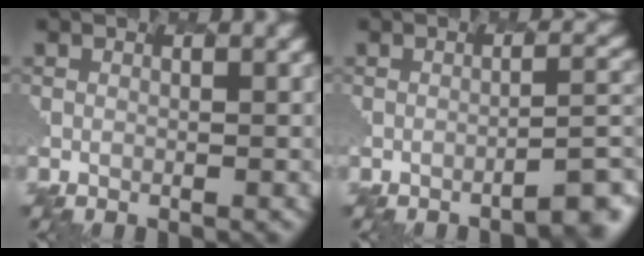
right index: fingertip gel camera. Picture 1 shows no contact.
{"total": 3.0, "force": [-2.0, 0.5, 2.2], "torque": [-0.026, 0.011, -0.034]}